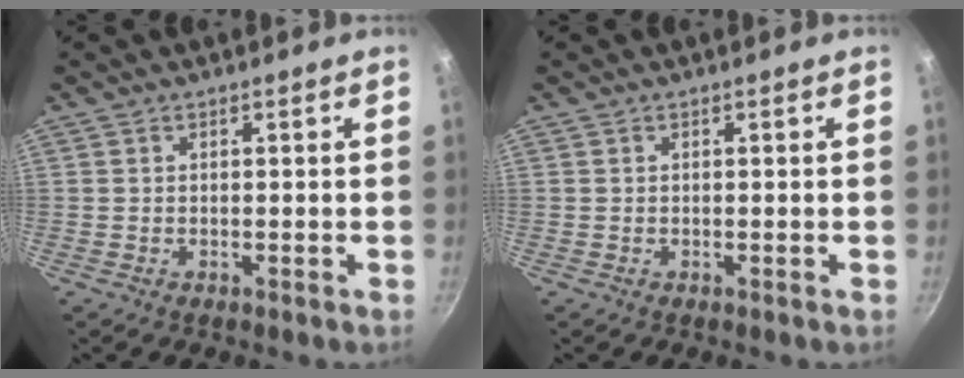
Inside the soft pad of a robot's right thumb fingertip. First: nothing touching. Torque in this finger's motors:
{"motor_torque": [-0.02, 0.01, 0.00, 0.01, 0.02]}